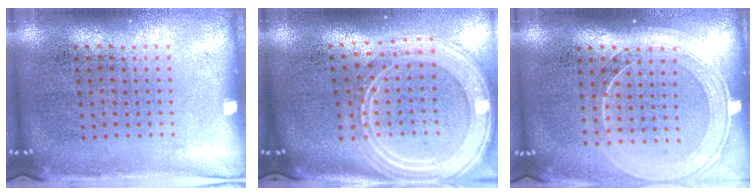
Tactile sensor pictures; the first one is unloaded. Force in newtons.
{"total": 3.1, "press": 2.5, "slide": 1.8}
{"total": 1.7, "press": 1.5, "slide": 0.7}